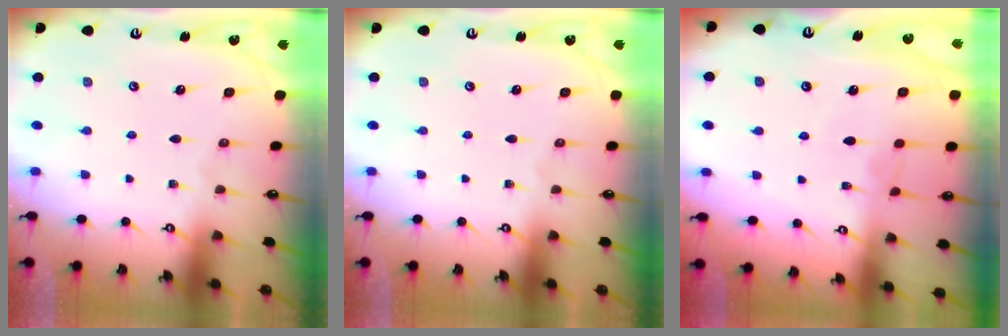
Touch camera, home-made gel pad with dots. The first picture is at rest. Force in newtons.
{"total": 0.0}
{"total": 2.9, "press": 2.9, "slide": 0.3}